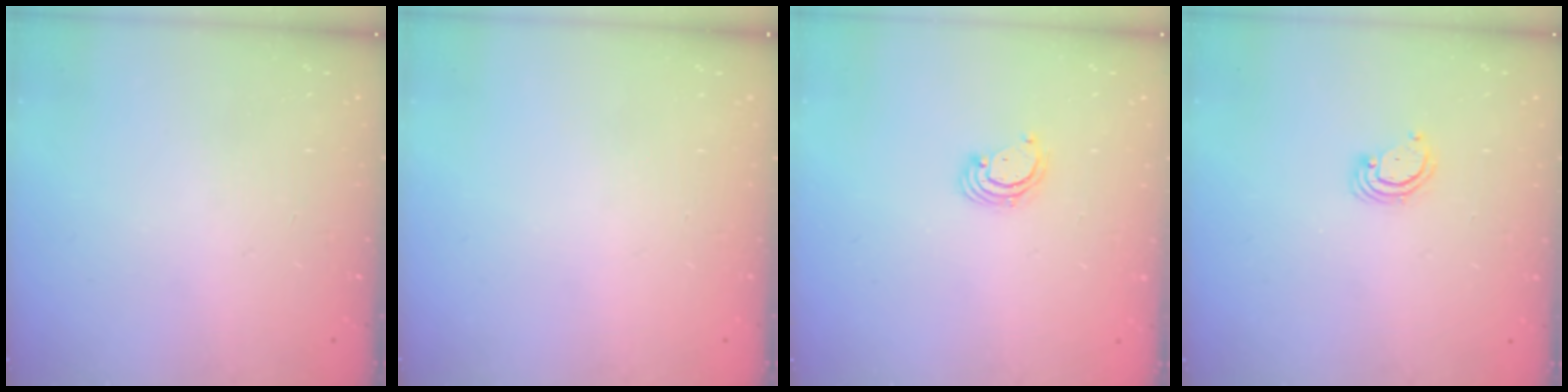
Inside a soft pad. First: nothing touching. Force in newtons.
{"total": 0.0}
{"total": 3.1, "press": 3.1, "slide": 0.3}
{"total": 3.0, "press": 3.0, "slide": 0.3}